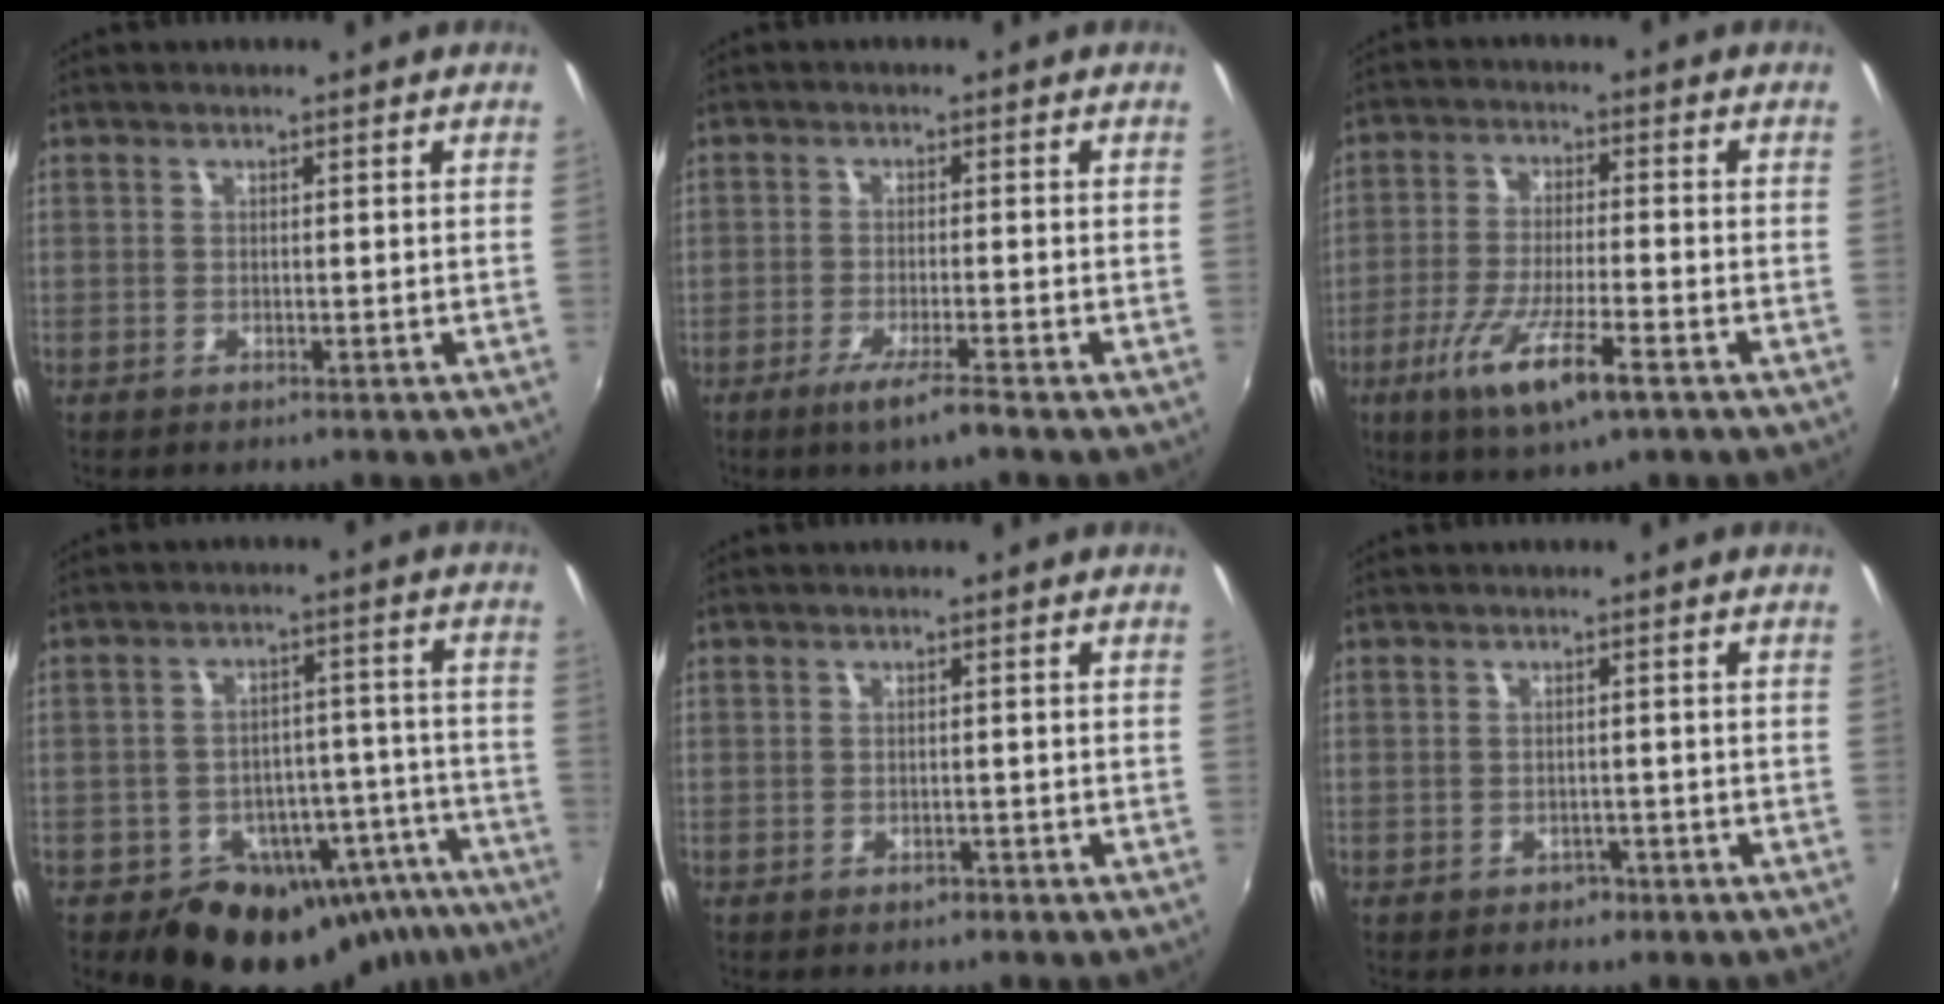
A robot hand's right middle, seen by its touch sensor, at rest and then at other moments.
{"total": 4.5, "force": [-3.0, -0.4, 3.3], "torque": [-0.073, -0.011, -0.057]}
{"total": 11.5, "force": [-5.9, 1.9, 9.7], "torque": [-0.197, -0.026, -0.106]}
{"total": 17.4, "force": [-12.4, 10.8, 5.5], "torque": [-0.077, 0.047, -0.142]}
{"total": 1.1, "force": [-0.8, 0.7, 0.3], "torque": [-0.007, -0.001, -0.010]}
{"total": 2.0, "force": [-1.2, 1.5, 0.5], "torque": [-0.012, -0.001, -0.013]}